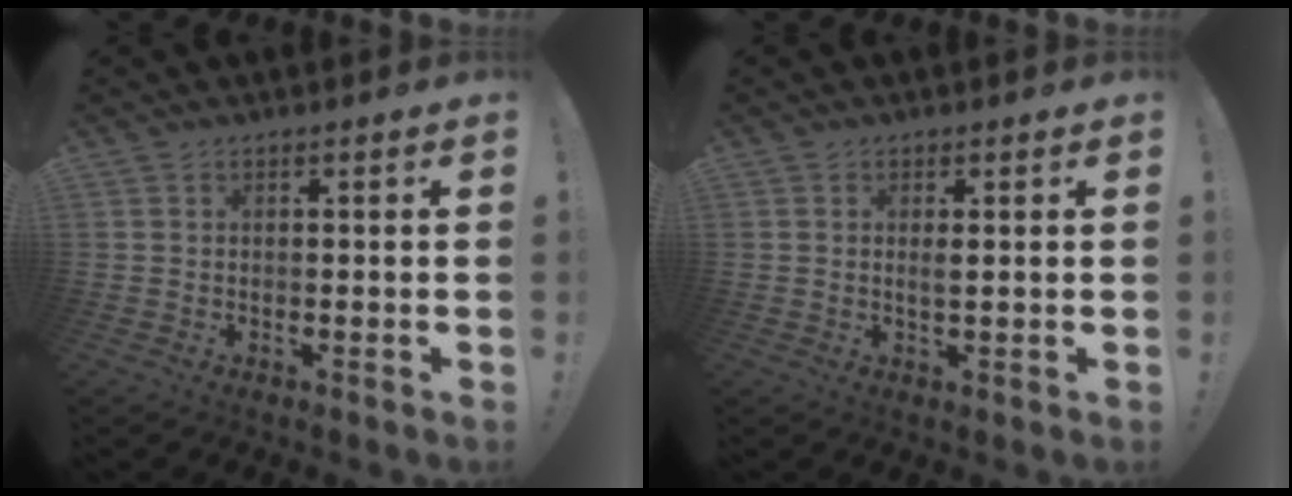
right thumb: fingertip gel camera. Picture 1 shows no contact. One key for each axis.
{"total": 1.6, "fx": 0.6, "fy": 0.2, "fz": 1.5, "tx": -0.015, "ty": -0.008, "tz": 0.006}